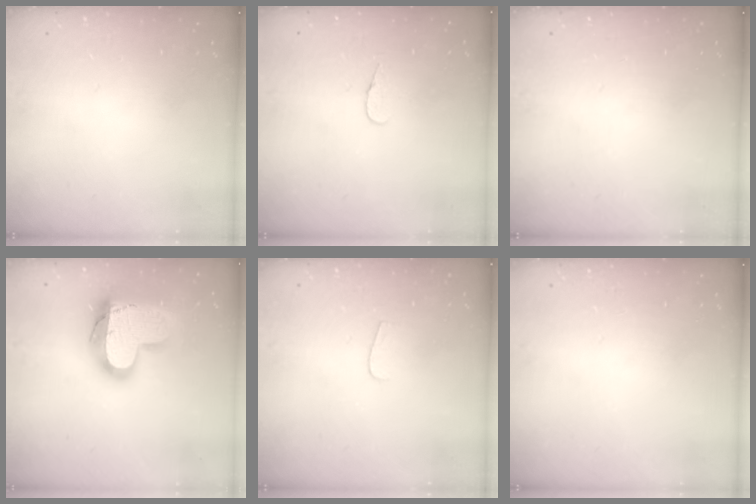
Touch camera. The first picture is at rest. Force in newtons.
{"total": 4.0, "press": 4.0, "slide": 0.4}
{"total": 0.0}
{"total": 19.7, "press": 19.7, "slide": 1.4}
{"total": 3.7, "press": 3.7, "slide": 0.3}
{"total": 0.0}